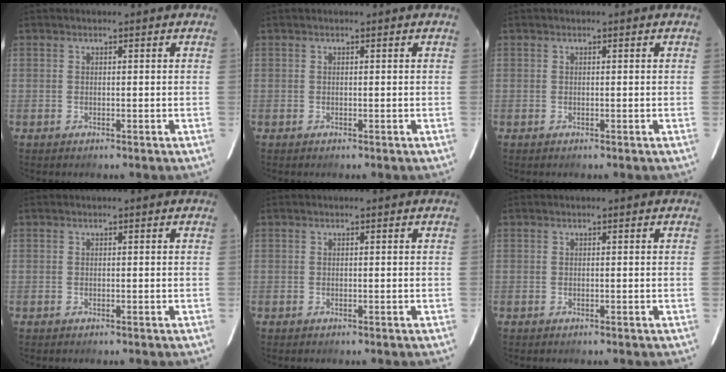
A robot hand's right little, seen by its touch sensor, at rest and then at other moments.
{"total": 0.0}
{"total": 0.0}
{"total": 0.0}
{"total": 0.0}
{"total": 0.0}